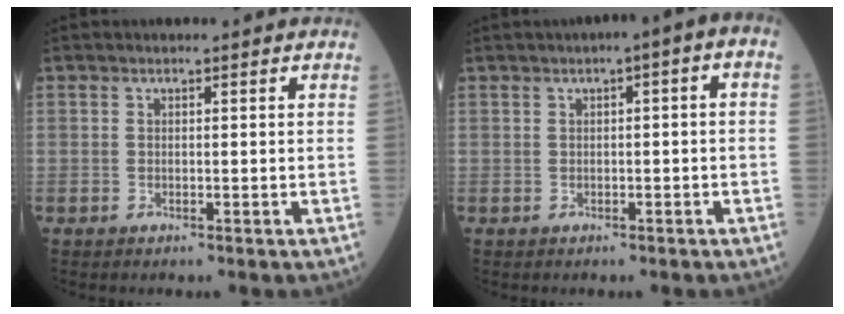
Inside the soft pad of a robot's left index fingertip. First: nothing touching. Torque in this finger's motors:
{"motor_torque": [0.28, -0.84, -0.10, 0.03]}